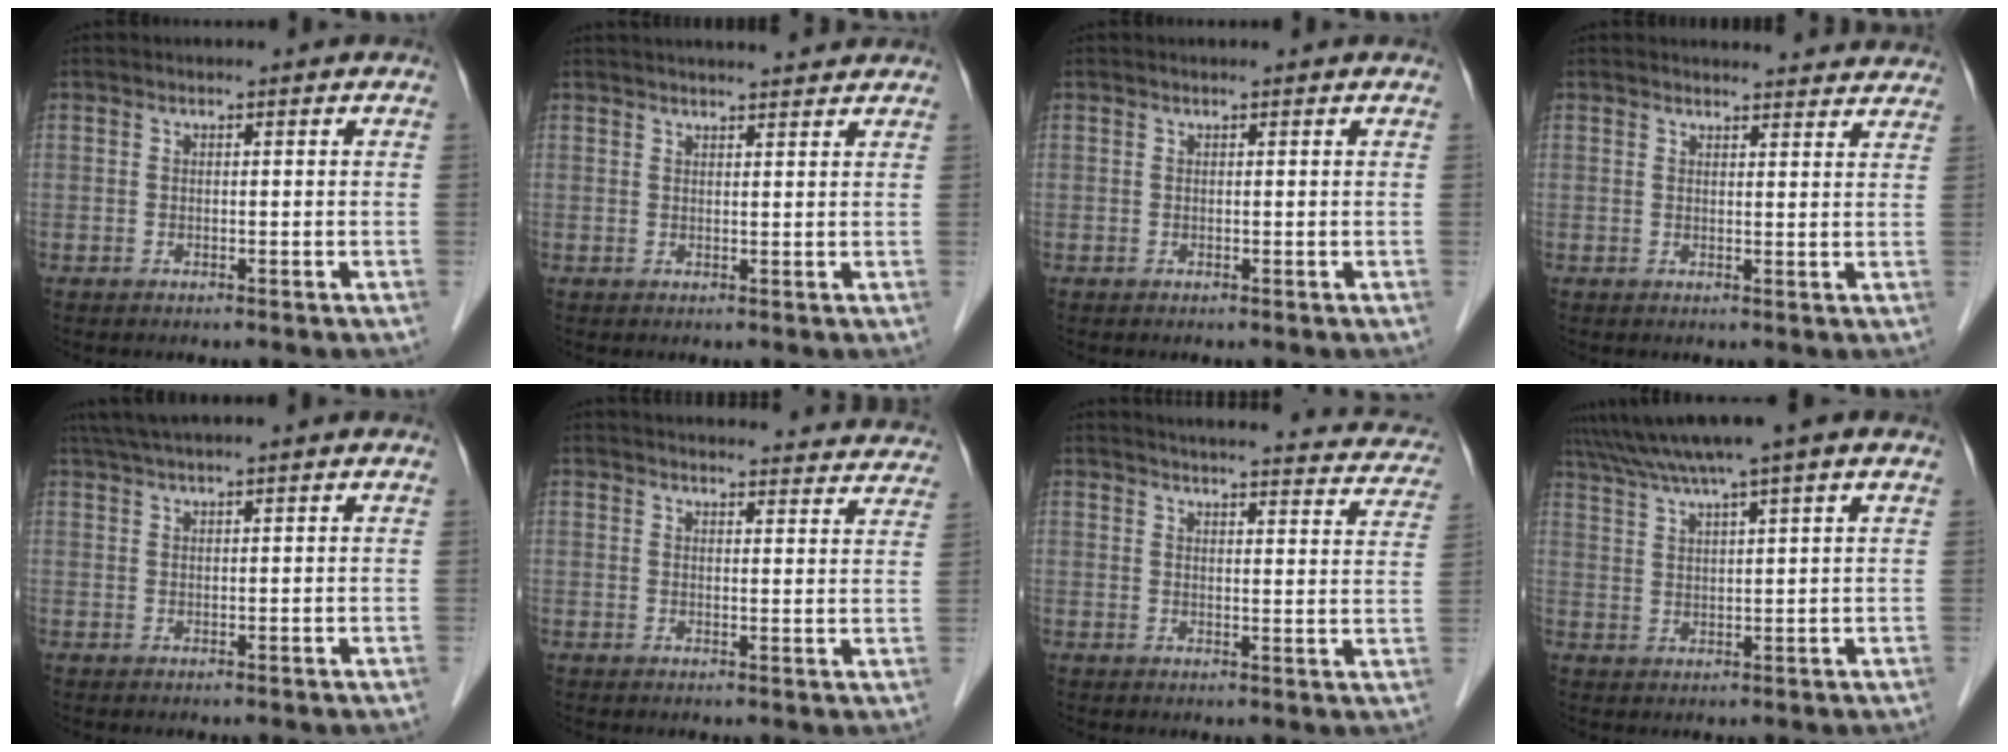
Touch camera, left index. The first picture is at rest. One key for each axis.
{"total": 9.3, "fx": 8.7, "fy": 0.7, "fz": 3.3, "tx": -0.045, "ty": 0.026, "tz": 0.107}
{"total": 0.6, "fx": 0.6, "fy": 0.0, "fz": 0.2, "tx": -0.004, "ty": 0.006, "tz": 0.008}
{"total": 11.2, "fx": 10.9, "fy": 1.9, "fz": 1.8, "tx": 0.005, "ty": 0.005, "tz": 0.103}
{"total": 5.2, "fx": 4.1, "fy": -1.0, "fz": 3.1, "tx": -0.058, "ty": 0.030, "tz": 0.077}
{"total": 22.5, "fx": 21.6, "fy": 4.0, "fz": 4.8, "tx": -0.055, "ty": -0.024, "tz": 0.244}
{"total": 22.8, "fx": 21.2, "fy": 4.1, "fz": 7.3, "tx": -0.092, "ty": -0.031, "tz": 0.233}
{"total": 8.6, "fx": 6.8, "fy": -1.3, "fz": 5.1, "tx": -0.093, "ty": 0.032, "tz": 0.109}